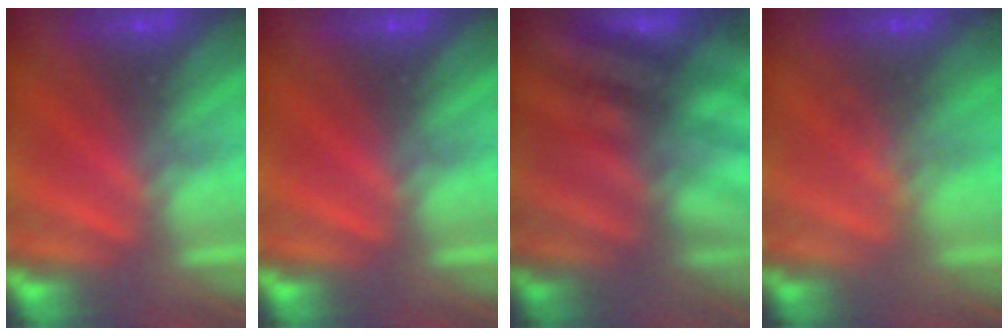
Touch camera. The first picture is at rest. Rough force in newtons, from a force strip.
{"total": 0.0}
{"total": 2.8}
{"total": 1.4}